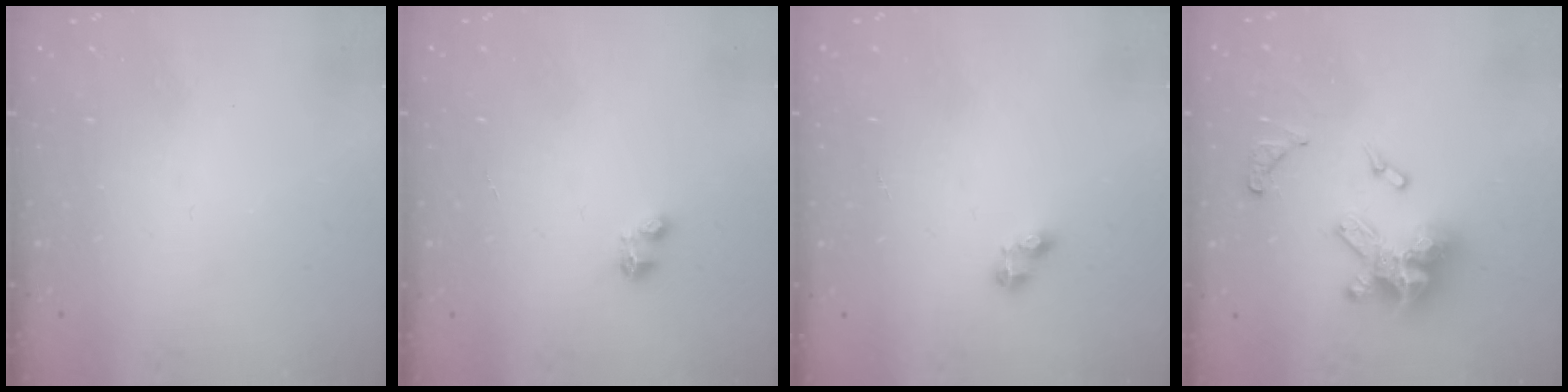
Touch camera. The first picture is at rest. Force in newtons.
{"total": 2.8, "press": 2.8, "slide": 0.4}
{"total": 2.8, "press": 2.8, "slide": 0.4}
{"total": 17.1, "press": 17.0, "slide": 2.0}